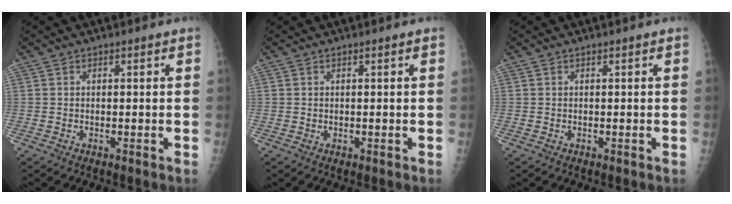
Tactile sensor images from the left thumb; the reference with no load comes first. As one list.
[{"total": 0.0}, {"total": 0.0}]